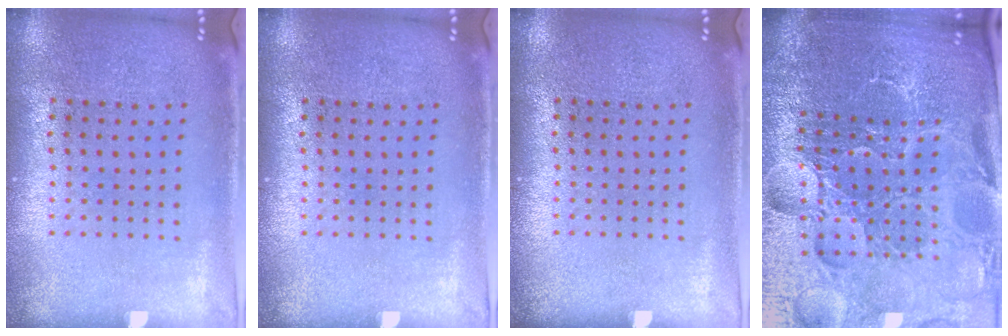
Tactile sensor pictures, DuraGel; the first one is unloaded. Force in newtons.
{"total": 0.0}
{"total": 0.0}
{"total": 5.7, "press": 5.3, "slide": 2.2}